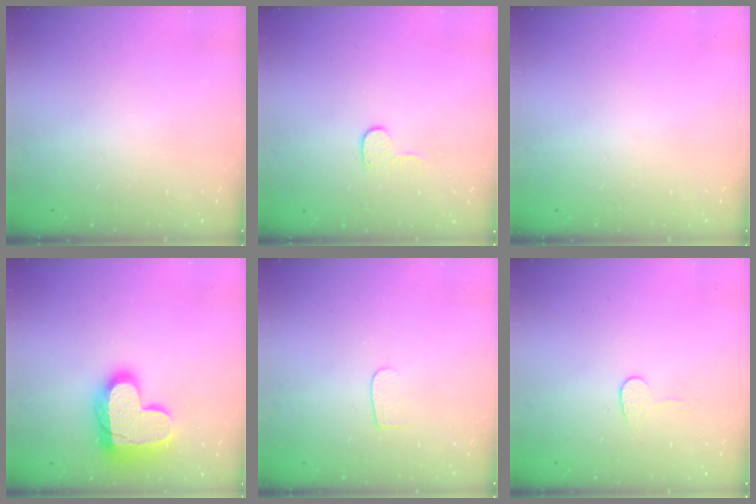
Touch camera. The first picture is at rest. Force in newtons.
{"total": 3.9, "press": 3.9, "slide": 0.4}
{"total": 0.0}
{"total": 19.3, "press": 19.2, "slide": 1.5}
{"total": 4.8, "press": 4.8, "slide": 0.5}
{"total": 5.3, "press": 5.3, "slide": 0.5}